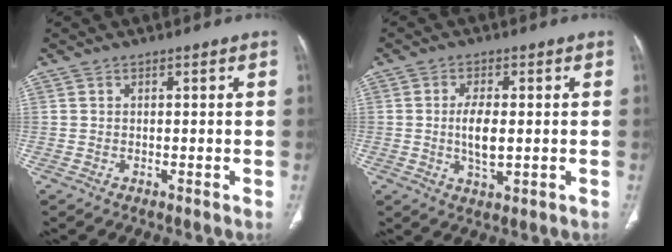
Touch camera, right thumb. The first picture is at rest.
{"total": 5.8, "force": [-0.2, 2.5, 5.3], "torque": [-0.099, -0.009, -0.003]}